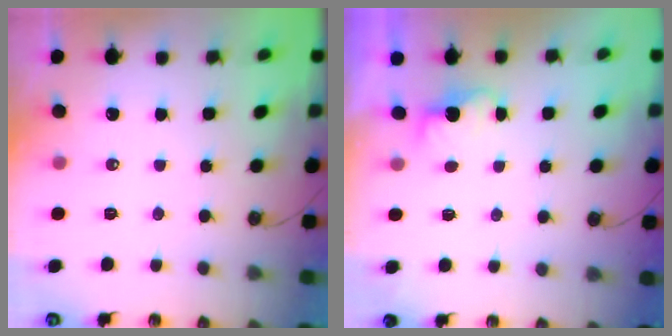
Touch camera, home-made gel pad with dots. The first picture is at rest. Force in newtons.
{"total": 1.4, "press": 1.2, "slide": 0.7}